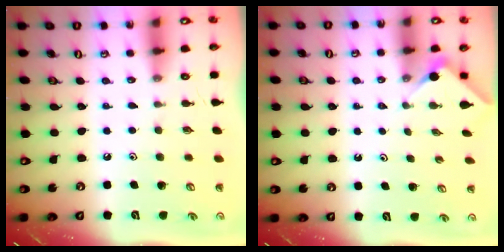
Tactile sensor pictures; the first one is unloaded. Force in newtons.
{"total": 2.7, "press": 2.7, "slide": 0.4}